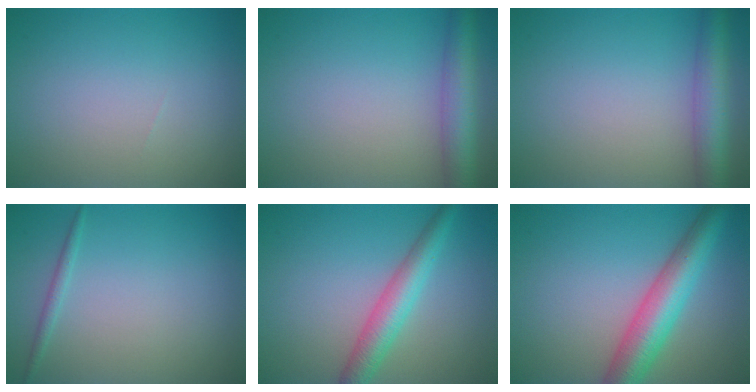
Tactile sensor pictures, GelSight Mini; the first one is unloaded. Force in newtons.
{"total": 4.6, "press": 4.6, "slide": 0.1}
{"total": 4.6, "press": 4.6, "slide": 0.1}
{"total": 0.9, "press": 0.9, "slide": 0.1}
{"total": 3.9, "press": 3.9, "slide": 0.2}
{"total": 6.3, "press": 6.3, "slide": 0.2}